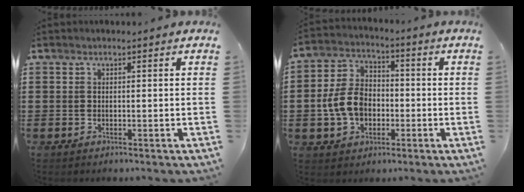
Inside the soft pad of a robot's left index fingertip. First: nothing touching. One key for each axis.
{"total": 8.3, "fx": -1.6, "fy": 6.4, "fz": 5.1, "tx": -0.132, "ty": 0.011, "tz": -0.035}